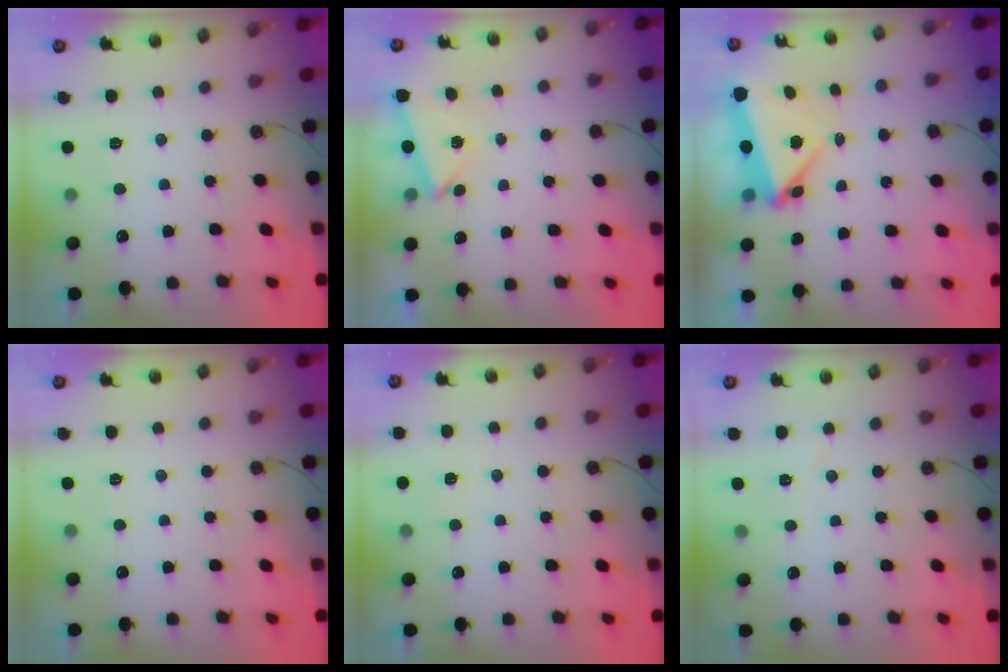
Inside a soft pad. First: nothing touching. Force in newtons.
{"total": 2.6, "press": 1.9, "slide": 1.8}
{"total": 6.0, "press": 6.0, "slide": 0.5}
{"total": 0.0}
{"total": 3.3, "press": 2.2, "slide": 2.5}
{"total": 4.1, "press": 3.6, "slide": 1.9}